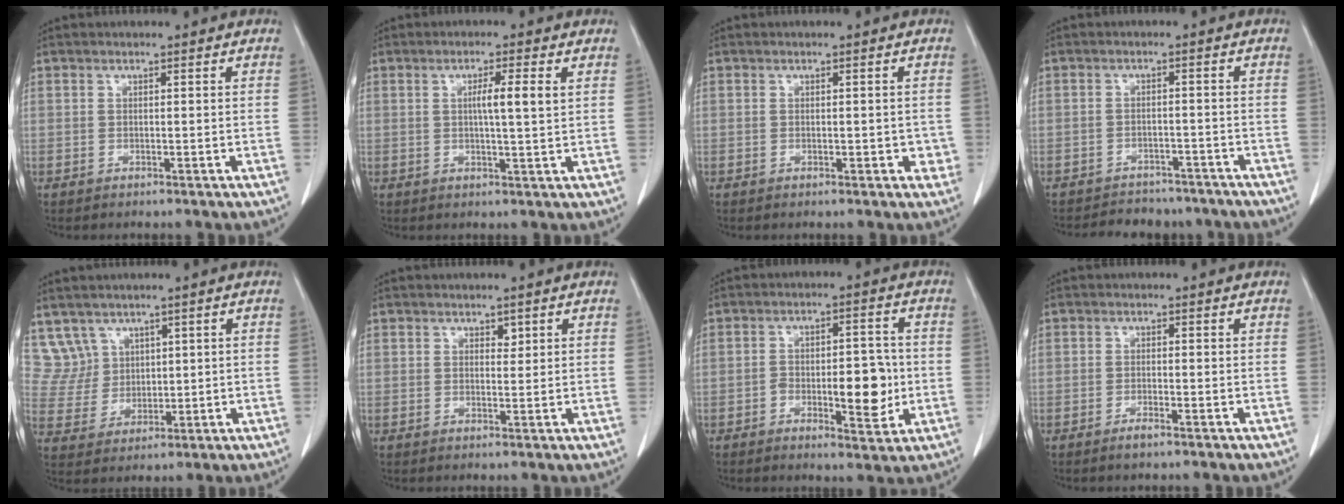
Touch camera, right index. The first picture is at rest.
{"total": 4.1, "force": [1.1, 0.0, 4.0], "torque": [-0.069, 0.000, 0.015]}
{"total": 2.3, "force": [-0.4, 1.3, 1.9], "torque": [-0.014, 0.005, -0.002]}
{"total": 10.4, "force": [-9.3, 4.1, 2.3], "torque": [-0.035, 0.006, -0.108]}
{"total": 5.6, "force": [3.5, 4.4, -0.4], "torque": [0.009, 0.011, 0.082]}
{"total": 1.1, "force": [0.6, 0.7, 0.6], "torque": [-0.004, -0.004, 0.008]}
{"total": 8.5, "force": [-1.7, 3.3, 7.7], "torque": [-0.110, 0.011, -0.019]}
{"total": 1.6, "force": [-1.2, 0.0, 1.1], "torque": [-0.024, -0.002, -0.022]}